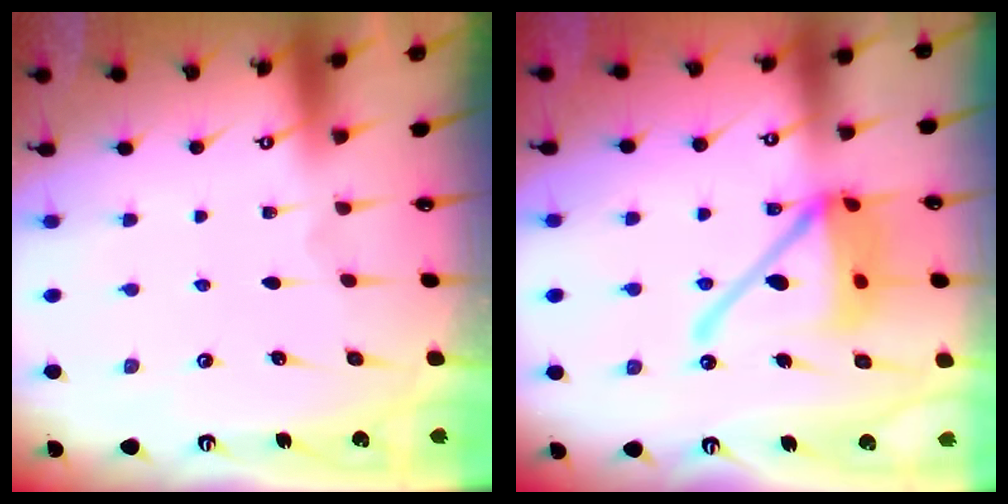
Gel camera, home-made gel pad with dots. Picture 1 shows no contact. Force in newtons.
{"total": 17.8, "press": 17.7, "slide": 2.4}